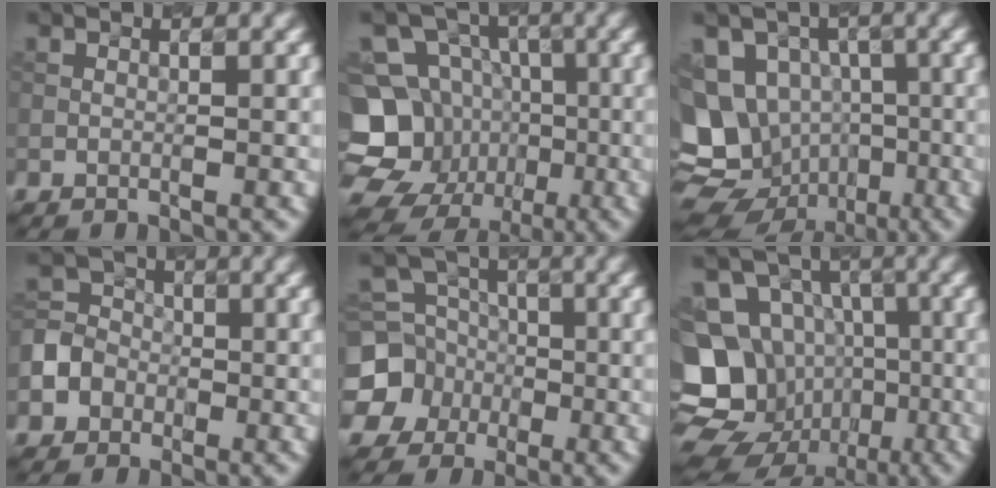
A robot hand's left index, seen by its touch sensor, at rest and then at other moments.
{"total": 16.2, "force": [-4.3, 14.9, 4.6], "torque": [-0.128, -0.007, -0.081]}
{"total": 13.9, "force": [-4.5, 12.1, 5.1], "torque": [-0.100, -0.008, -0.079]}
{"total": 5.0, "force": [-2.1, 4.4, 1.1], "torque": [-0.006, 0.000, -0.050]}
{"total": 7.5, "force": [-1.9, 7.0, 2.1], "torque": [-0.048, -0.001, -0.059]}
{"total": 14.7, "force": [-4.7, 13.1, 4.9], "torque": [-0.117, -0.011, -0.078]}